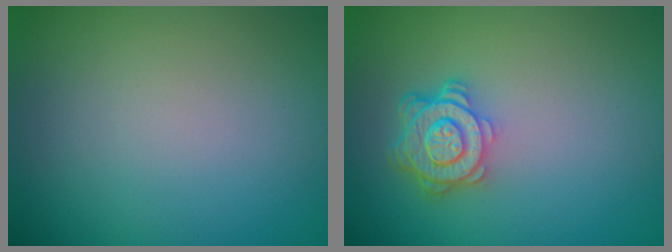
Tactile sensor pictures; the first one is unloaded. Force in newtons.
{"total": 4.6, "press": 3.5, "slide": 2.9}